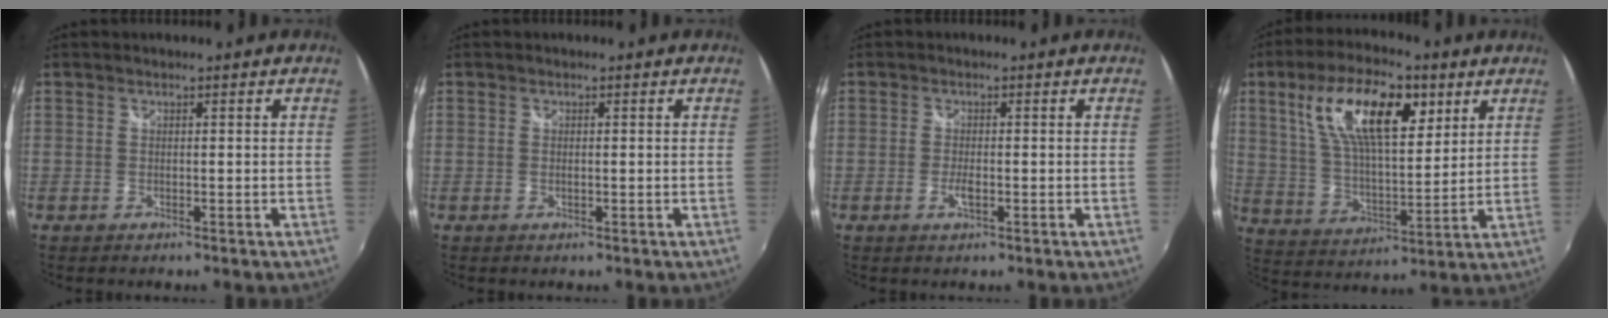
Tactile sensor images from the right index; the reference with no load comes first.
{"total": 0.6, "force": [0.0, 0.1, 0.6], "torque": [-0.013, 0.000, 0.000]}
{"total": 2.0, "force": [-0.7, 0.4, 1.8], "torque": [-0.038, -0.004, -0.013]}
{"total": 17.3, "force": [7.8, 7.0, 13.7], "torque": [-0.250, 0.023, 0.143]}